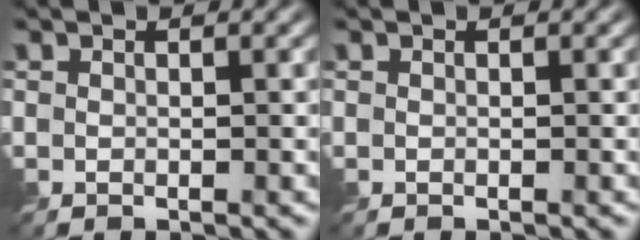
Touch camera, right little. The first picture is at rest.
{"total": 0.0}